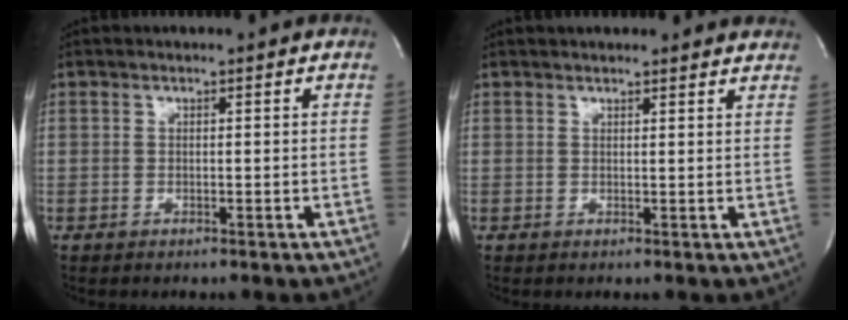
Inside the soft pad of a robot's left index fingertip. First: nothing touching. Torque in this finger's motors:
{"motor_torque": [0.02, -0.12, -0.06, 0.00]}